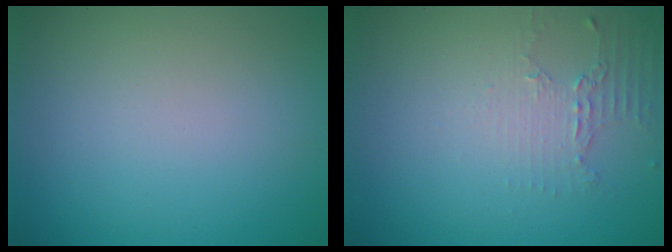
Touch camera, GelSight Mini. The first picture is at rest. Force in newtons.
{"total": 2.2, "press": 1.6, "slide": 1.5}